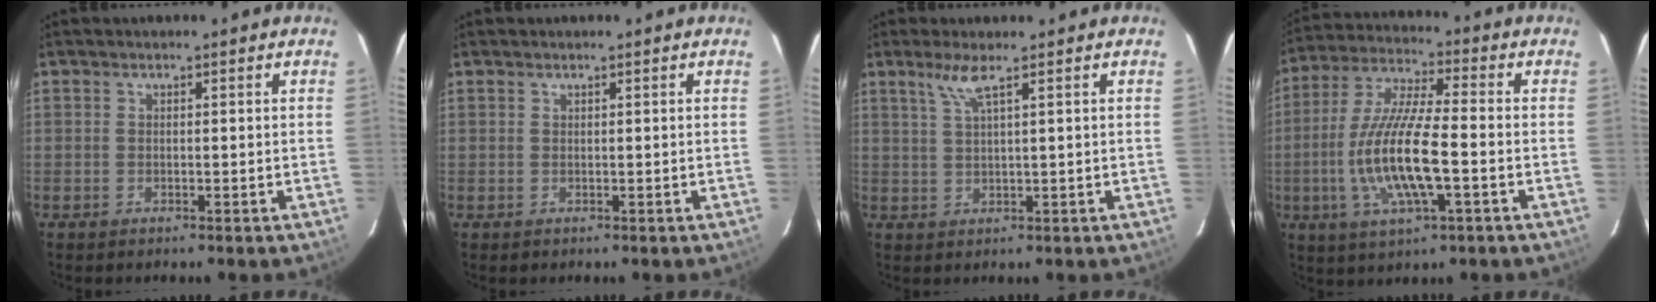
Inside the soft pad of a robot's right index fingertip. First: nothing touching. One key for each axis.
{"total": 0.5, "fx": 0.2, "fy": 0.5, "fz": -0.2, "tx": 0.005, "ty": 0.003, "tz": 0.004}
{"total": 3.3, "fx": 2.1, "fy": -0.5, "fz": 2.5, "tx": -0.054, "ty": -0.002, "tz": 0.046}
{"total": 15.0, "fx": -3.5, "fy": 3.3, "fz": 14.2, "tx": -0.289, "ty": -0.008, "tz": -0.067}